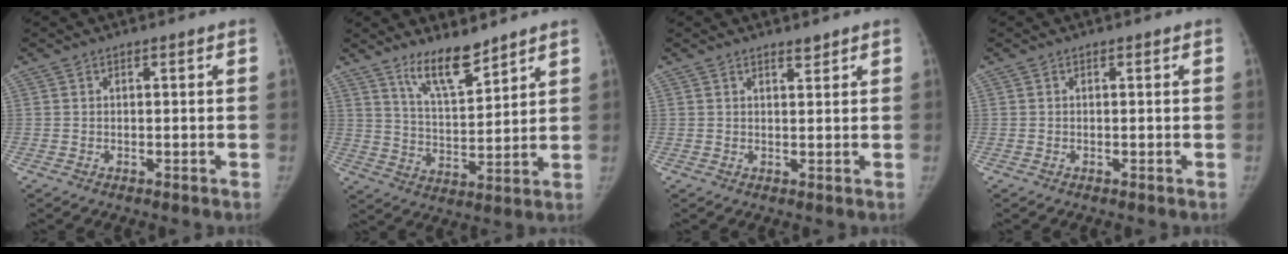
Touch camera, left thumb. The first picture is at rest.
{"total": 9.4, "force": [7.3, 2.4, 5.3], "torque": [-0.074, -0.060, 0.140]}
{"total": 1.3, "force": [1.1, 0.3, 0.5], "torque": [-0.003, -0.009, 0.018]}
{"total": 0.0}